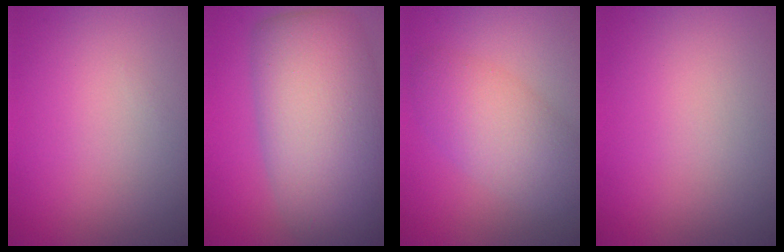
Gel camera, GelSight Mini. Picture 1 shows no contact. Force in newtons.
{"total": 12.0, "press": 12.0, "slide": 0.5}
{"total": 4.9, "press": 4.9, "slide": 0.3}
{"total": 0.0}